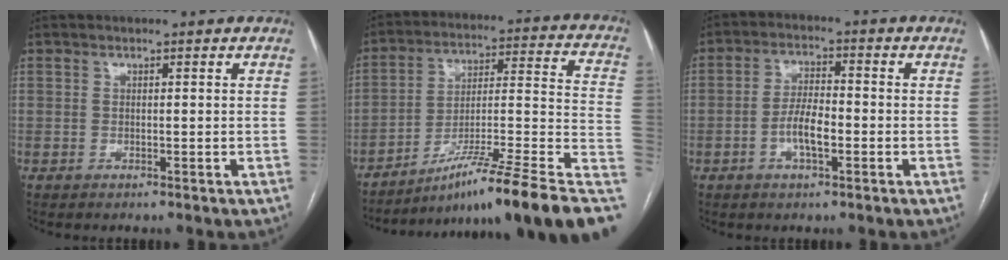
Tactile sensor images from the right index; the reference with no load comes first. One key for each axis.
{"total": 22.6, "fx": -15.0, "fy": 0.1, "fz": 16.9, "tx": -0.175, "ty": 0.028, "tz": -0.240}
{"total": 5.3, "fx": -1.7, "fy": 1.7, "fz": 4.8, "tx": -0.095, "ty": 0.006, "tz": -0.035}